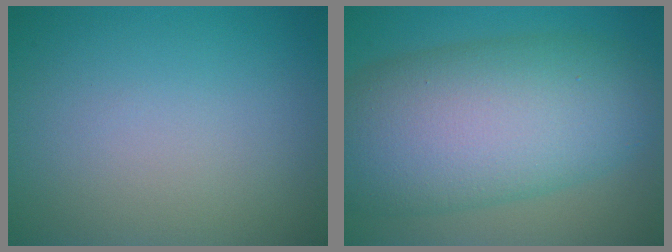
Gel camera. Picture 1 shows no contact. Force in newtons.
{"total": 12.7, "press": 12.7, "slide": 0.3}